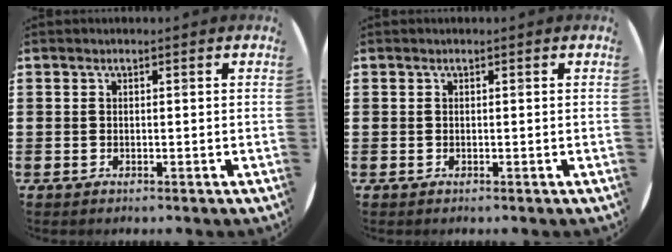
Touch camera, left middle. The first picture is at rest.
{"total": 0.0}